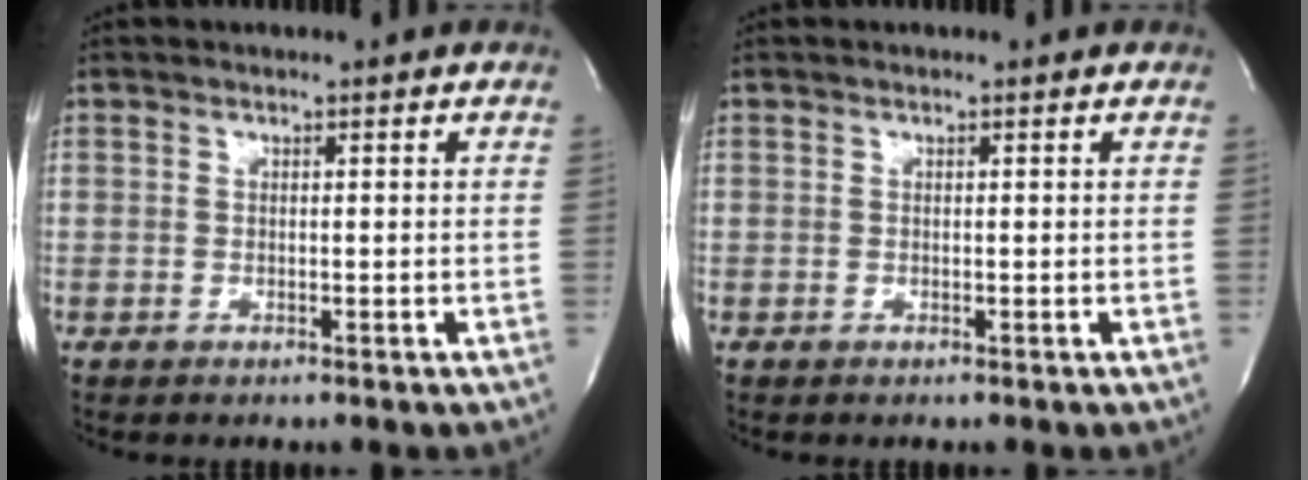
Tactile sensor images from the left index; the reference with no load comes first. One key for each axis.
{"total": 0.0}